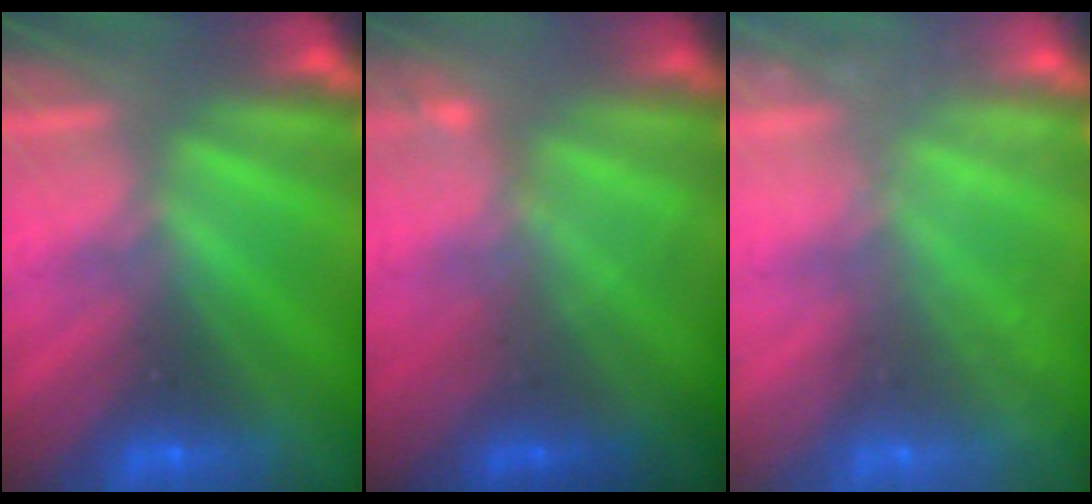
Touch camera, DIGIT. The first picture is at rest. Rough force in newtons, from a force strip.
{"total": 2.2}
{"total": 2.4}